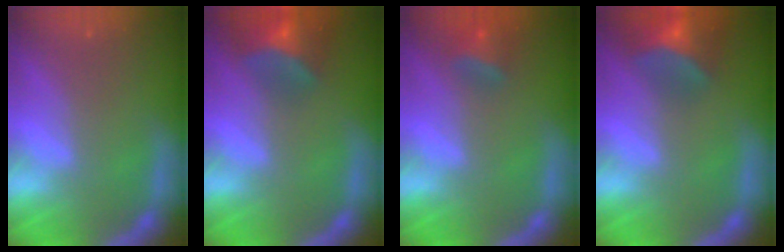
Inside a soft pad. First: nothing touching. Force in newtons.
{"total": 7.5}
{"total": 3.4}
{"total": 8.0}